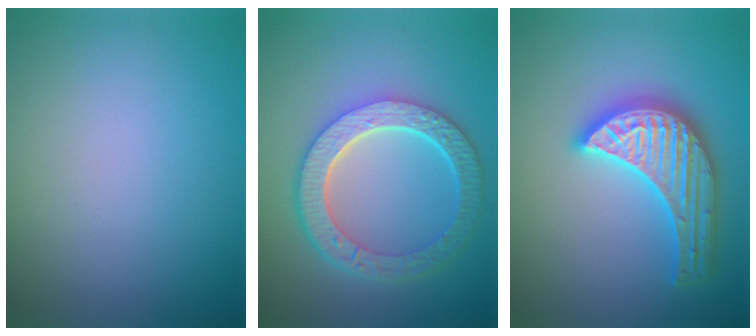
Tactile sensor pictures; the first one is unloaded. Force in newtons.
{"total": 6.7, "press": 4.9, "slide": 4.5}
{"total": 5.6, "press": 5.6, "slide": 0.6}